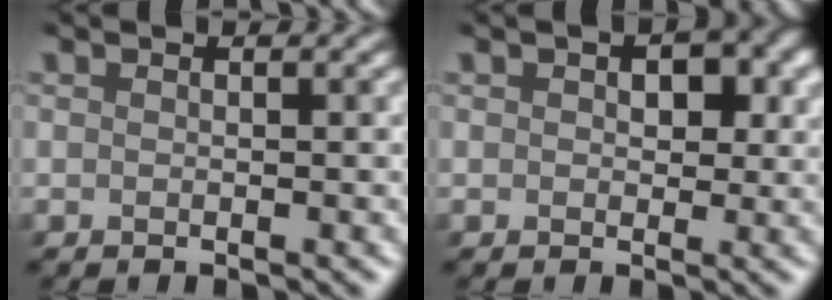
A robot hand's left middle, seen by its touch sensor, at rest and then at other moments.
{"total": 3.0, "force": [0.7, 2.1, 1.9], "torque": [-0.008, 0.009, 0.004]}